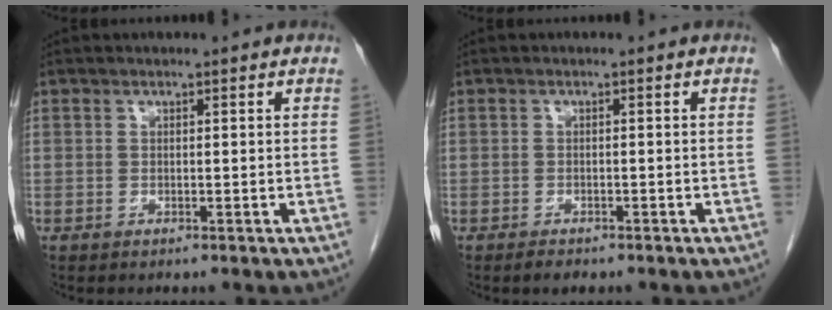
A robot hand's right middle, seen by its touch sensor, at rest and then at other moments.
{"total": 1.6, "force": [-1.2, 0.7, 0.7], "torque": [-0.016, -0.001, -0.014]}